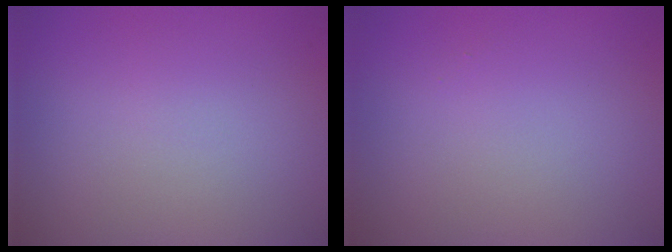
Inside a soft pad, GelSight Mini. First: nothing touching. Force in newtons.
{"total": 0.0}